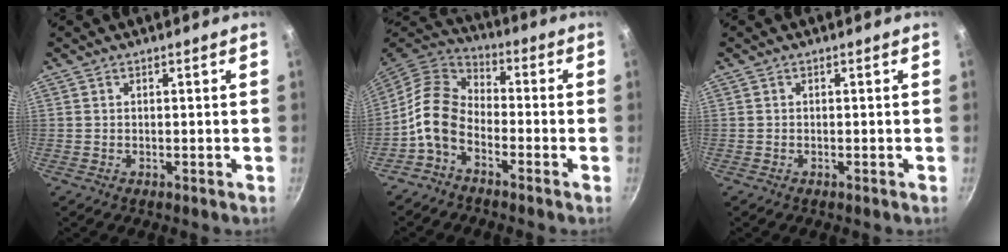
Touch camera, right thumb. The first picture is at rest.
{"total": 9.8, "force": [-4.0, 6.3, 6.4], "torque": [-0.119, 0.051, -0.096]}
{"total": 0.0}